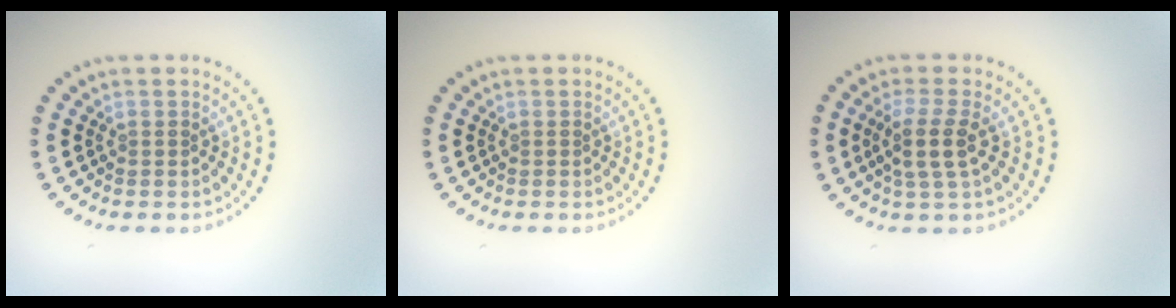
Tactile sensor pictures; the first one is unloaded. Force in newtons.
{"total": 0.0}
{"total": 2.9, "press": 2.4, "slide": 1.6}